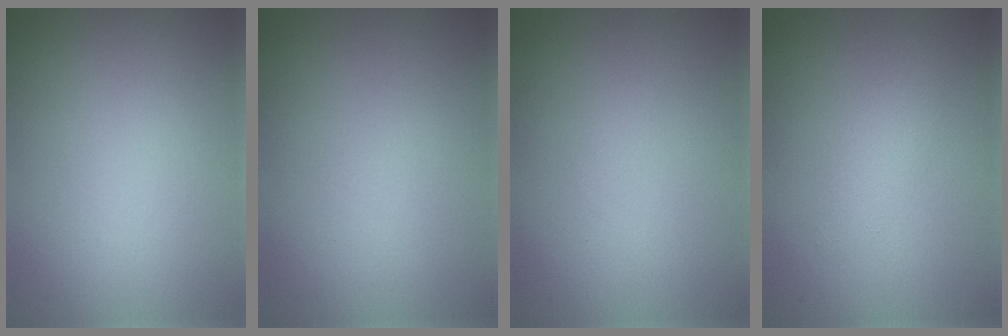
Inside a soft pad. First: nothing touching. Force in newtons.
{"total": 0.0}
{"total": 0.5, "press": 0.5, "slide": 0.1}
{"total": 1.3, "press": 1.3, "slide": 0.1}